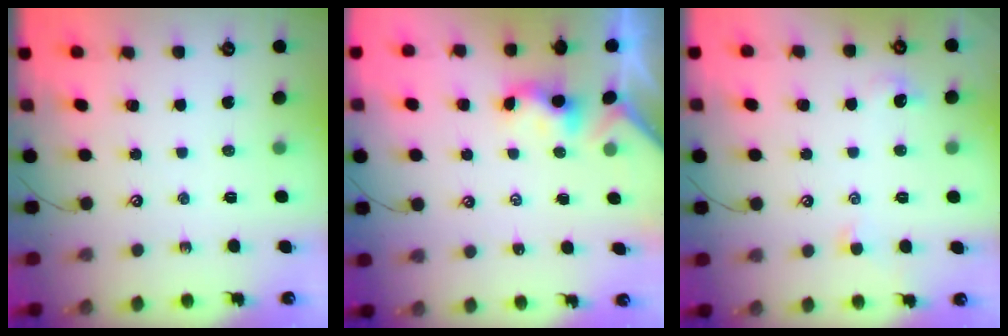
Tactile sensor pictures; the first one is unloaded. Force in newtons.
{"total": 0.7, "press": 0.6, "slide": 0.4}
{"total": 0.7, "press": 0.1, "slide": 0.7}